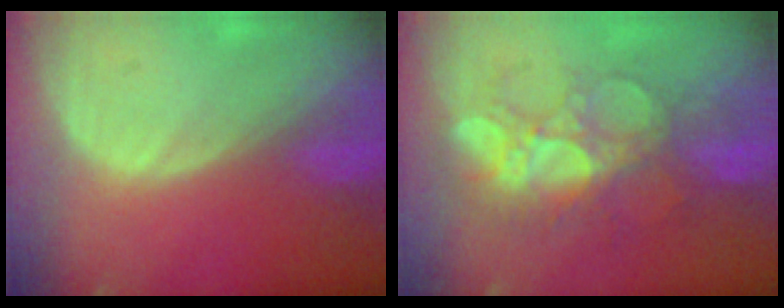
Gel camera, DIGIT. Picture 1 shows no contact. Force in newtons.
{"total": 8.7, "press": 8.5, "slide": 1.6}